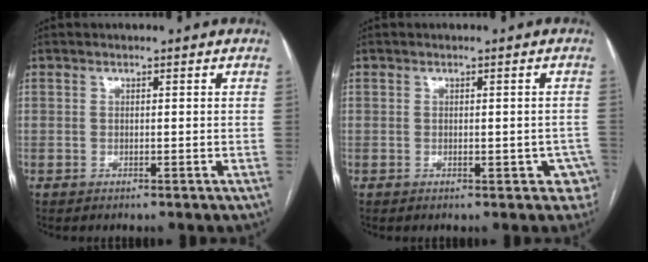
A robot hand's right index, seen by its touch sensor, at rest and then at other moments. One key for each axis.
{"total": 3.6, "fx": -1.4, "fy": 1.8, "fz": 2.8, "tx": -0.011, "ty": 0.005, "tz": -0.011}